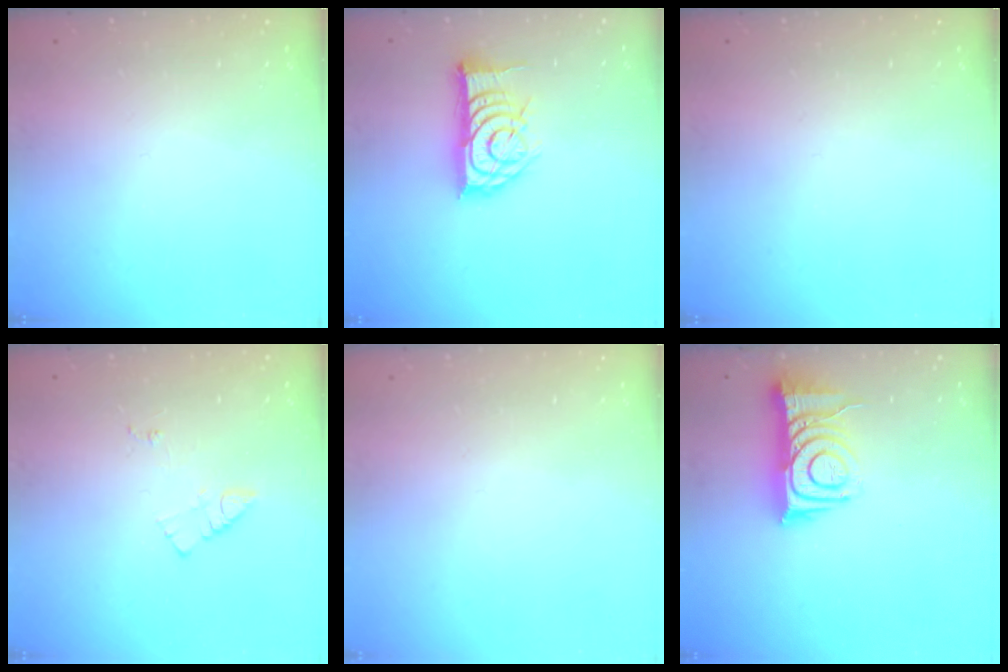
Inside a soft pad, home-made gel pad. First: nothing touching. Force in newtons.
{"total": 15.6, "press": 15.6, "slide": 0.3}
{"total": 0.0}
{"total": 7.2, "press": 7.2, "slide": 0.6}
{"total": 1.9, "press": 1.9, "slide": 0.1}
{"total": 11.4, "press": 11.3, "slide": 1.0}